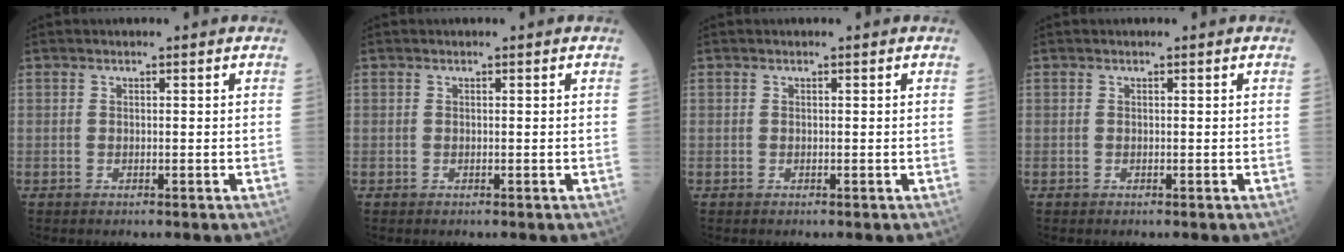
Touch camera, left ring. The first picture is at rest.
{"total": 0.0}
{"total": 0.0}
{"total": 0.0}